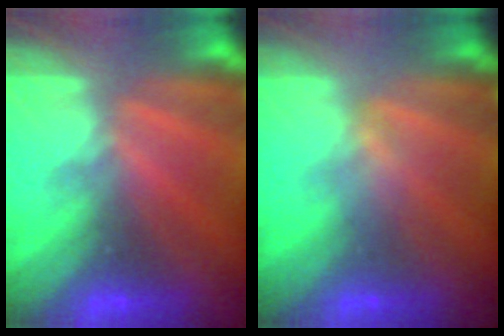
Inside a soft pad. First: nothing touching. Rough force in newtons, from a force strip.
{"total": 2.4}